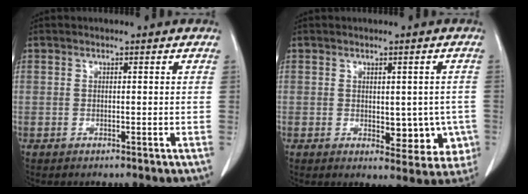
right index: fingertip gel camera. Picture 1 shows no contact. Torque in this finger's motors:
{"motor_torque": [0.24, 0.25, 0.23, 0.05]}